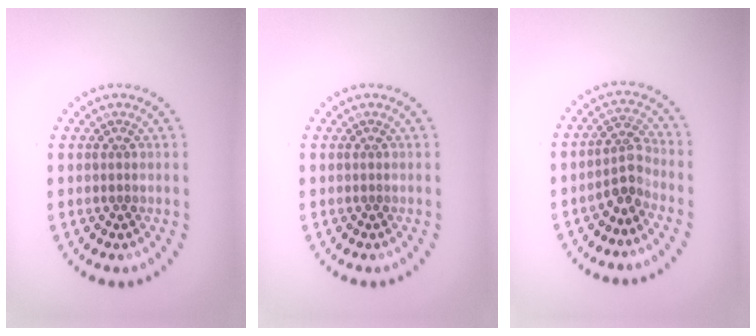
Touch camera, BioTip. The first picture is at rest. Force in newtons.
{"total": 0.0}
{"total": 2.5, "press": 2.0, "slide": 1.6}